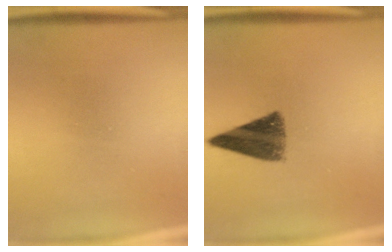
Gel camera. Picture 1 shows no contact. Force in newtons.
{"total": 8.8}